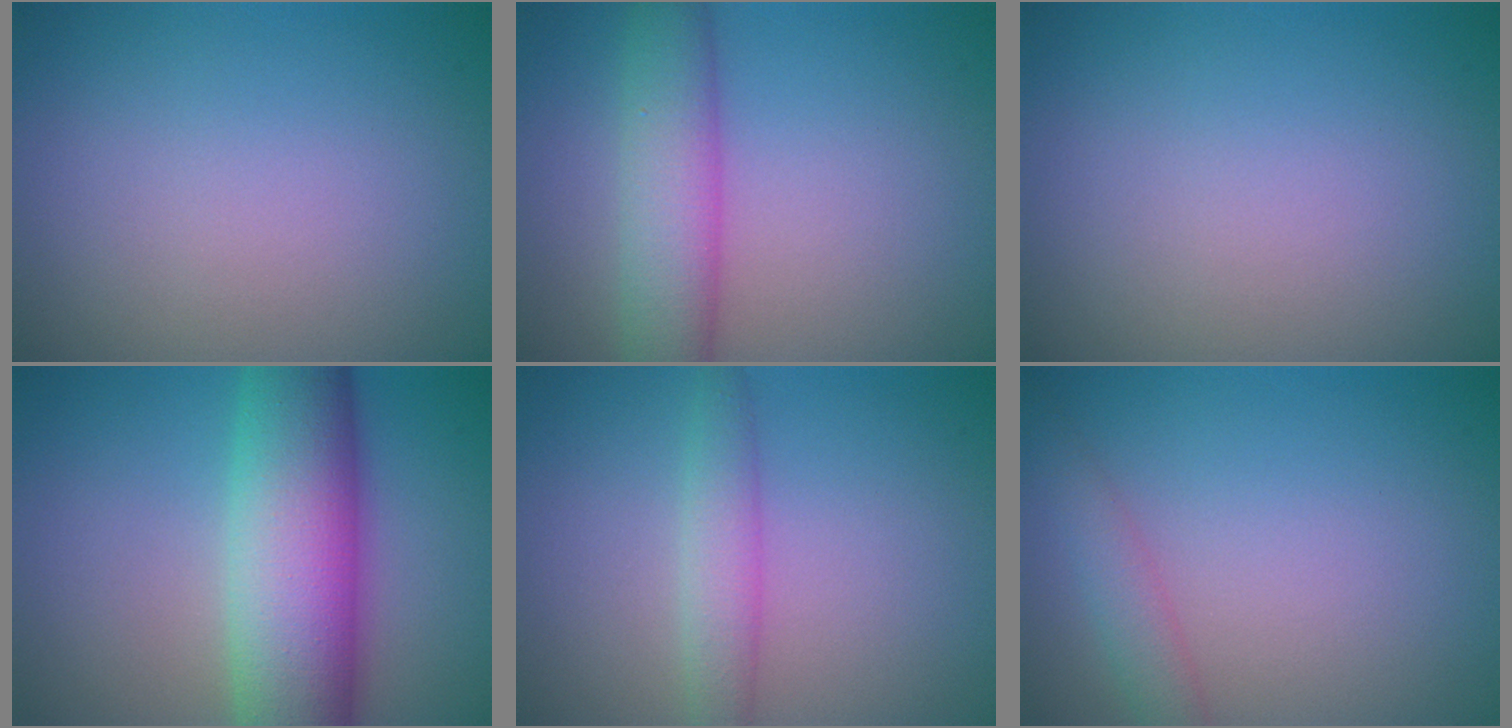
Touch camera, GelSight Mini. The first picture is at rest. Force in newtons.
{"total": 5.5, "press": 5.5, "slide": 0.4}
{"total": 0.0}
{"total": 11.6, "press": 11.6, "slide": 0.5}
{"total": 2.8, "press": 2.8, "slide": 0.1}
{"total": 2.0, "press": 2.0, "slide": 0.0}